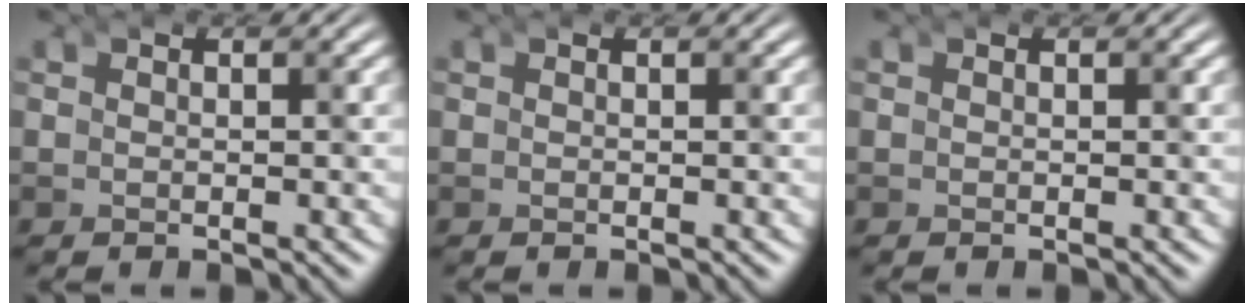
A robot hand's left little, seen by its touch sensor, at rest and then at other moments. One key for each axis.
{"total": 0.0}
{"total": 0.0}